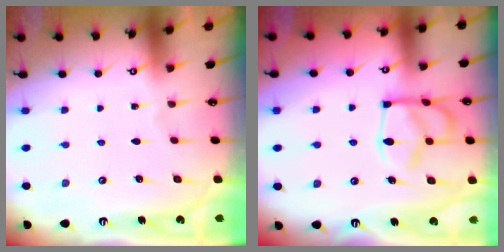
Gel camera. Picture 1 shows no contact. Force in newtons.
{"total": 15.1, "press": 15.0, "slide": 1.5}